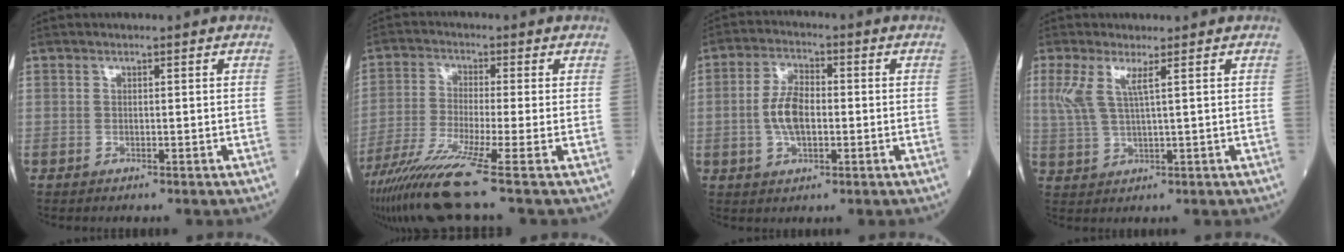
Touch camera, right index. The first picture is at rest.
{"total": 10.6, "force": [-7.2, -1.9, 7.5], "torque": [-0.146, -0.040, -0.132]}
{"total": 6.4, "force": [-0.7, 3.1, 5.6], "torque": [-0.119, 0.008, -0.016]}
{"total": 4.7, "force": [2.0, 0.4, 4.2], "torque": [-0.106, 0.012, 0.048]}